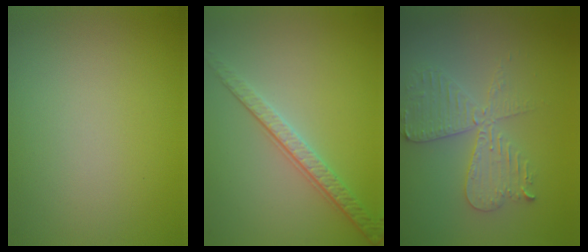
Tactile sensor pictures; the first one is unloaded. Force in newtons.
{"total": 2.8, "press": 2.4, "slide": 1.5}
{"total": 3.9, "press": 3.9, "slide": 0.6}